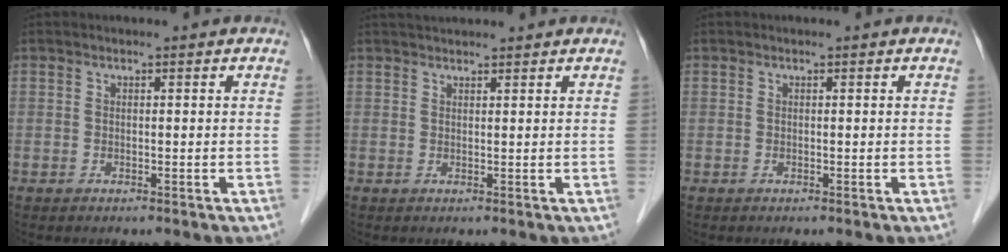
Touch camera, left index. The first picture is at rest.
{"total": 4.0, "force": [3.8, 0.5, 1.2], "torque": [-0.018, 0.037, 0.059]}
{"total": 0.0}